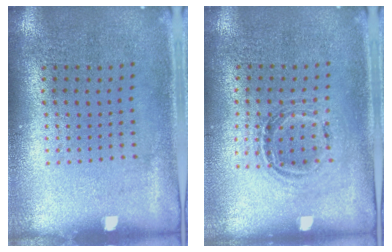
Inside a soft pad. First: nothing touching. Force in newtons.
{"total": 1.0, "press": 0.9, "slide": 0.3}